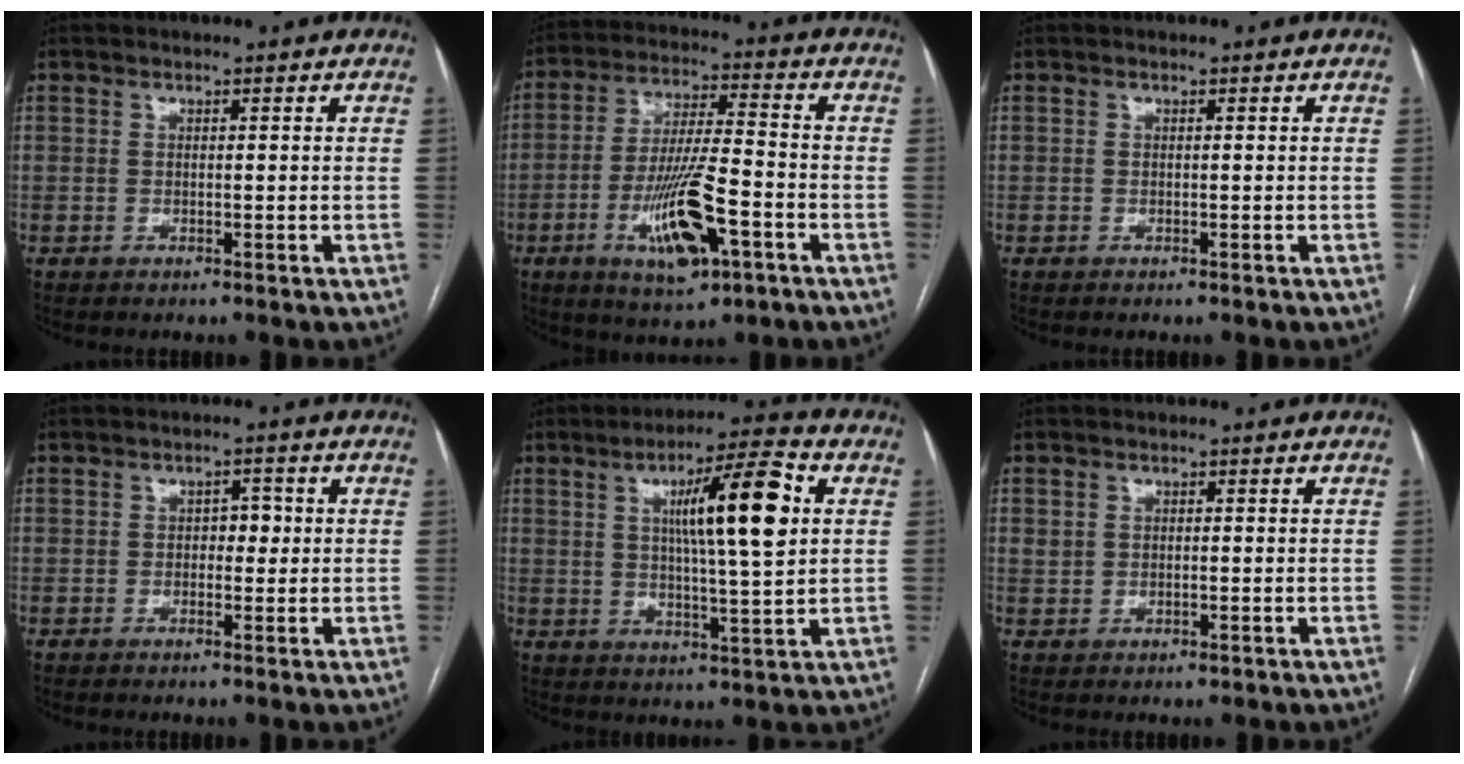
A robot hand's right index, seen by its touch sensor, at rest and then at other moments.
{"total": 13.2, "force": [-5.2, 2.8, 11.8], "torque": [-0.225, -0.009, -0.086]}
{"total": 0.0}
{"total": 2.4, "force": [0.1, 1.5, 1.9], "torque": [-0.022, 0.011, 0.000]}
{"total": 13.2, "force": [3.4, 1.0, 12.7], "torque": [-0.204, 0.010, 0.053]}
{"total": 1.7, "force": [0.2, 1.3, 1.1], "torque": [-0.026, 0.005, 0.009]}